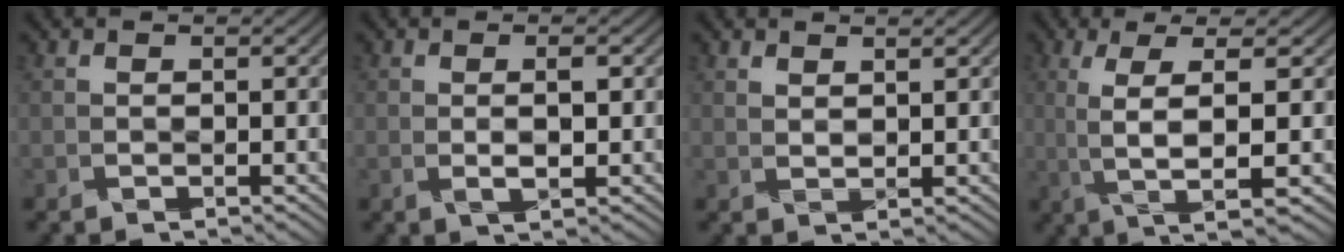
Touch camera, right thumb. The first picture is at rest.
{"total": 2.5, "force": [0.1, 0.6, 2.4], "torque": [-0.046, -0.002, 0.004]}
{"total": 1.4, "force": [1.2, 0.3, 0.8], "torque": [-0.020, -0.003, 0.025]}
{"total": 7.4, "force": [0.5, 1.3, 7.3], "torque": [-0.140, 0.006, 0.012]}